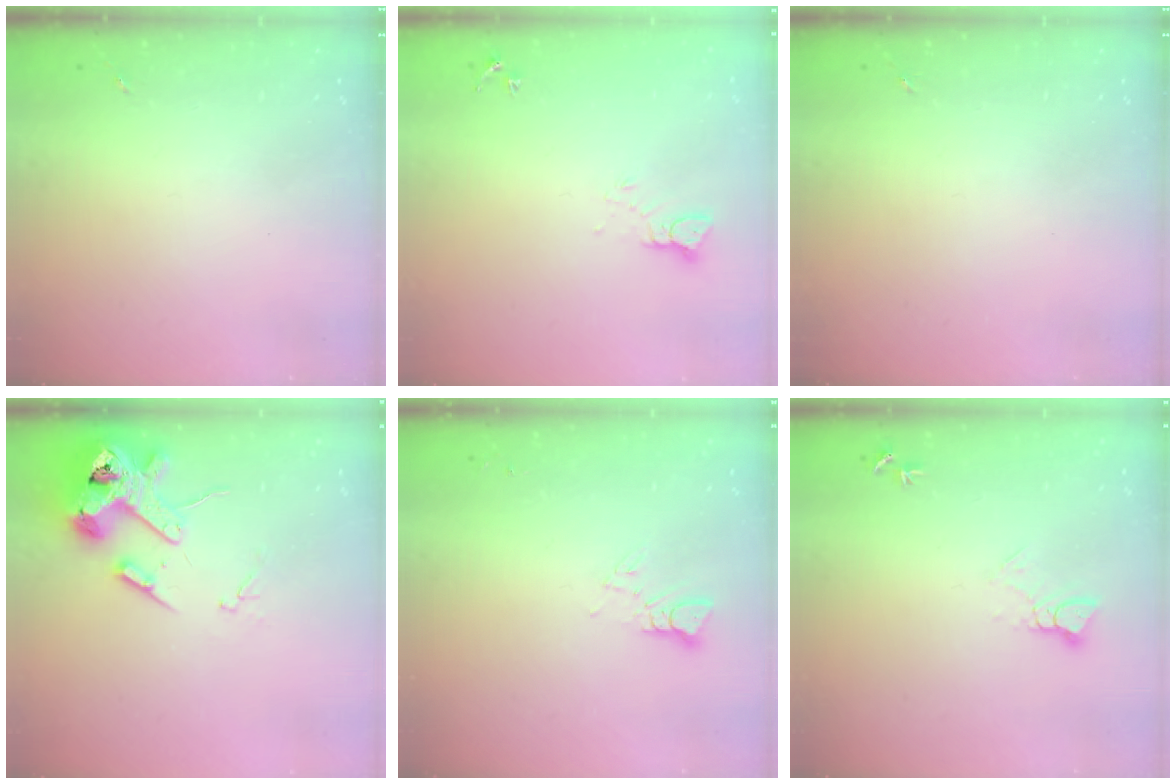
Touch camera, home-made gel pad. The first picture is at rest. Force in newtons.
{"total": 3.1, "press": 3.1, "slide": 0.1}
{"total": 0.0}
{"total": 15.6, "press": 15.4, "slide": 2.3}
{"total": 3.2, "press": 3.2, "slide": 0.0}
{"total": 4.1, "press": 4.1, "slide": 0.3}